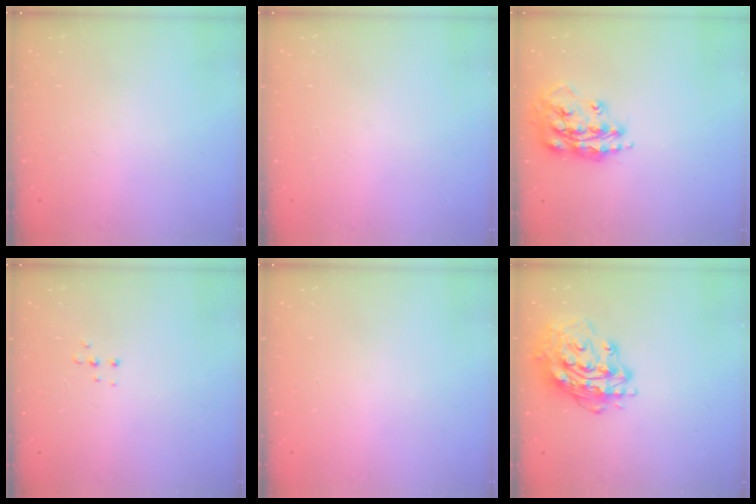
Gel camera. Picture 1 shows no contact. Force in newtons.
{"total": 0.0}
{"total": 17.4, "press": 17.4, "slide": 1.4}
{"total": 4.0, "press": 3.9, "slide": 0.8}
{"total": 0.0}
{"total": 15.5, "press": 15.5, "slide": 1.5}